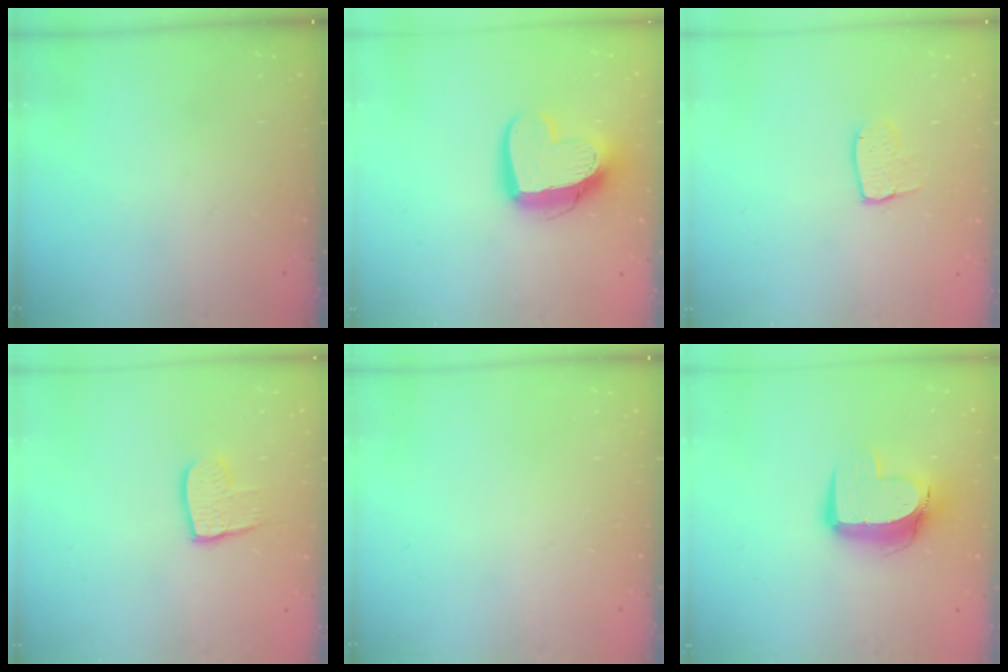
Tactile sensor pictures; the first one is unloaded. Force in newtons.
{"total": 14.9, "press": 14.8, "slide": 1.5}
{"total": 5.1, "press": 5.1, "slide": 0.4}
{"total": 9.5, "press": 9.4, "slide": 0.8}
{"total": 0.0}
{"total": 12.2, "press": 12.1, "slide": 1.2}